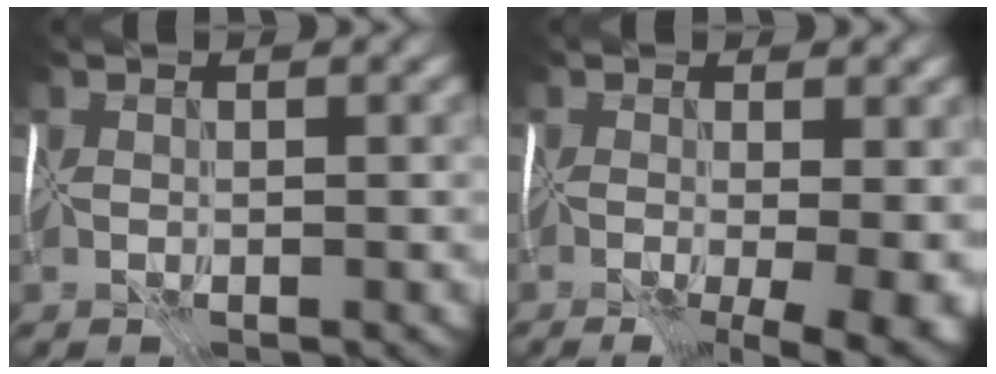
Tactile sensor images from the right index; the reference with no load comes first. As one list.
[{"total": 9.8, "force": [-2.0, 4.4, 8.5], "torque": [-0.107, -0.026, -0.007]}]